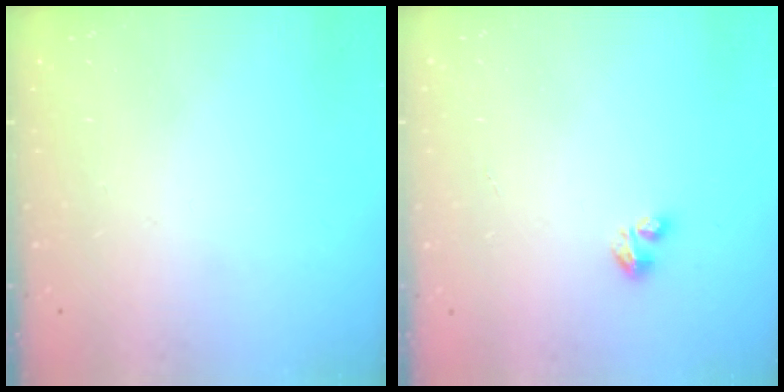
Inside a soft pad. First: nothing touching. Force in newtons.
{"total": 1.6, "press": 1.6, "slide": 0.3}